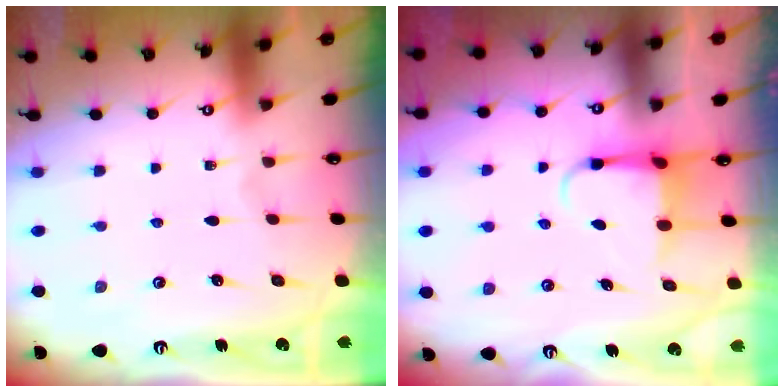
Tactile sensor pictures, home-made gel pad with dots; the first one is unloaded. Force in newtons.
{"total": 3.9, "press": 3.9, "slide": 0.4}